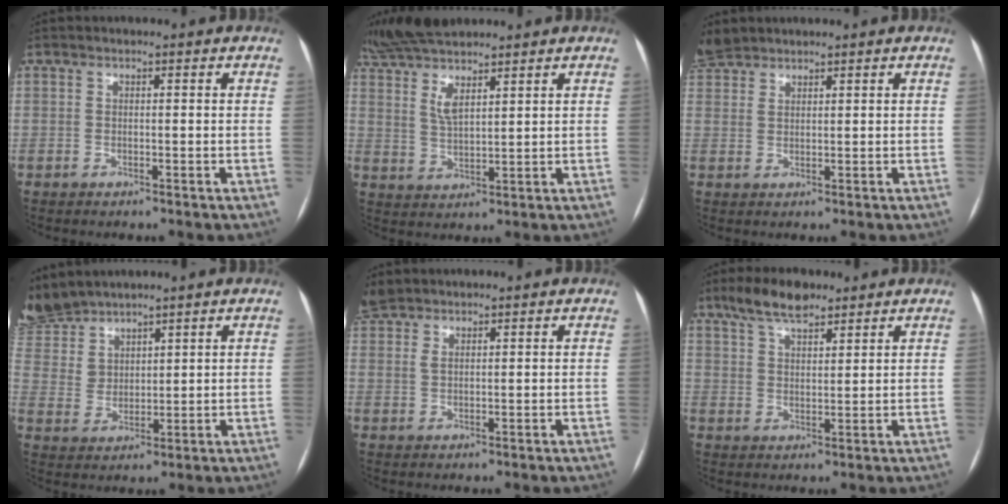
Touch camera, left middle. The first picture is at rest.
{"total": 11.4, "force": [9.0, 2.2, 6.6], "torque": [-0.128, 0.014, 0.166]}
{"total": 3.8, "force": [3.6, 1.1, 0.5], "torque": [-0.023, 0.015, 0.076]}
{"total": 9.5, "force": [8.7, 3.7, 1.5], "torque": [-0.053, 0.003, 0.194]}
{"total": 4.3, "force": [3.6, 1.9, 1.5], "torque": [-0.042, 0.013, 0.079]}
{"total": 6.9, "force": [5.3, 2.2, 3.9], "torque": [-0.076, 0.013, 0.097]}